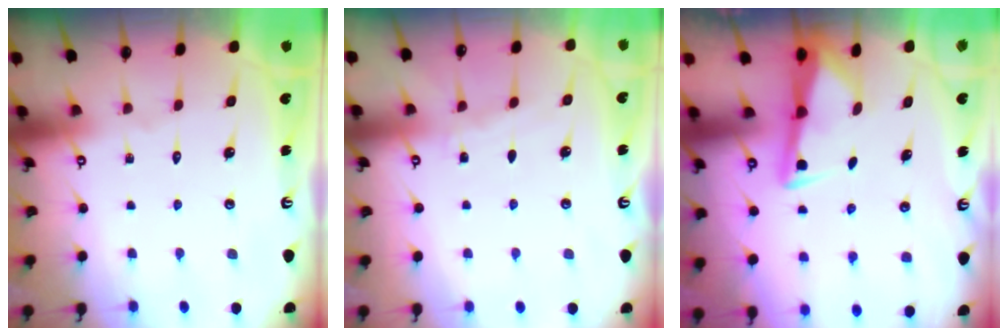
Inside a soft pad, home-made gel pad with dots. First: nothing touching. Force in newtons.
{"total": 2.5, "press": 2.5, "slide": 0.4}
{"total": 3.1, "press": 3.1, "slide": 0.3}